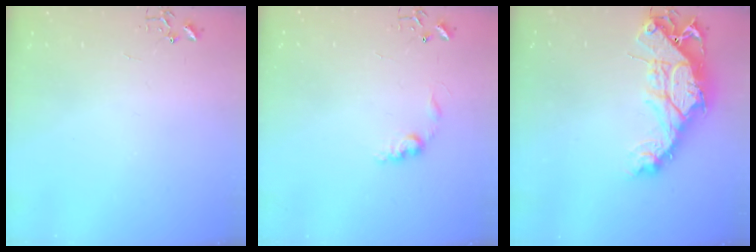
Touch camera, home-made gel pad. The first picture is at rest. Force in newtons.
{"total": 7.5, "press": 7.4, "slide": 0.3}
{"total": 16.7, "press": 16.6, "slide": 1.7}